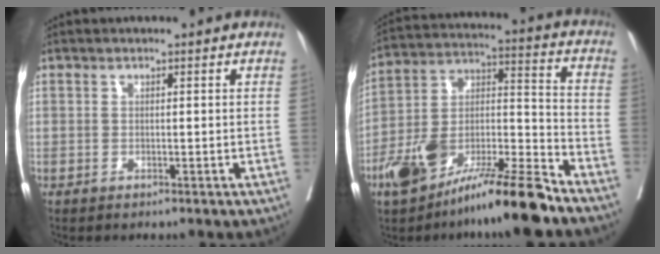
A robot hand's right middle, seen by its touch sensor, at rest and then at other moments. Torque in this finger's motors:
{"motor_torque": [1.42, -0.71, 0.58, 0.21]}